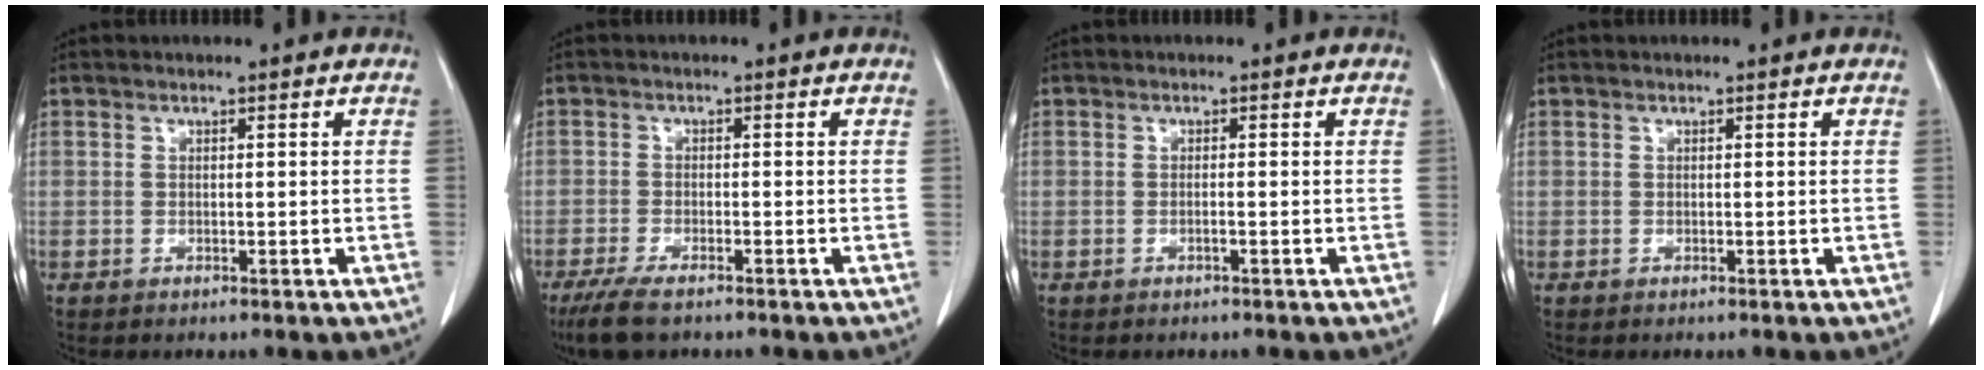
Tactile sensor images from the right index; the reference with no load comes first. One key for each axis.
{"total": 5.6, "fx": -4.1, "fy": 1.1, "fz": 3.6, "tx": -0.070, "ty": -0.015, "tz": -0.068}
{"total": 0.6, "fx": -0.3, "fy": -0.1, "fz": 0.5, "tx": -0.009, "ty": 0.001, "tz": -0.005}
{"total": 0.0}